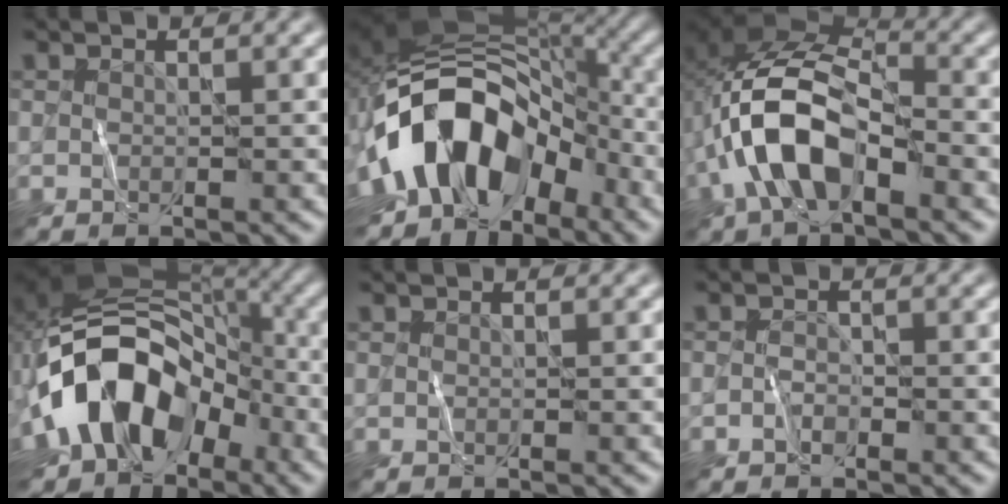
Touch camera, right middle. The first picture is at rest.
{"total": 14.3, "force": [-5.1, 9.7, 9.2], "torque": [-0.145, 0.000, -0.097]}
{"total": 9.8, "force": [-3.0, 5.4, 7.7], "torque": [-0.159, 0.007, -0.064]}
{"total": 13.0, "force": [-4.6, 9.3, 7.8], "torque": [-0.123, 0.011, -0.098]}
{"total": 0.0}
{"total": 0.9, "force": [-0.7, 0.5, 0.2], "torque": [-0.001, 0.004, -0.016]}